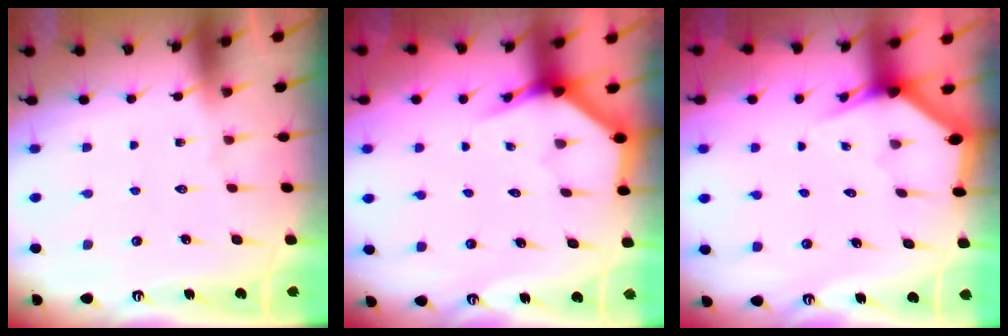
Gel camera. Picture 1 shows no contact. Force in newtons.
{"total": 4.0, "press": 4.0, "slide": 0.2}
{"total": 2.8, "press": 2.8, "slide": 0.2}